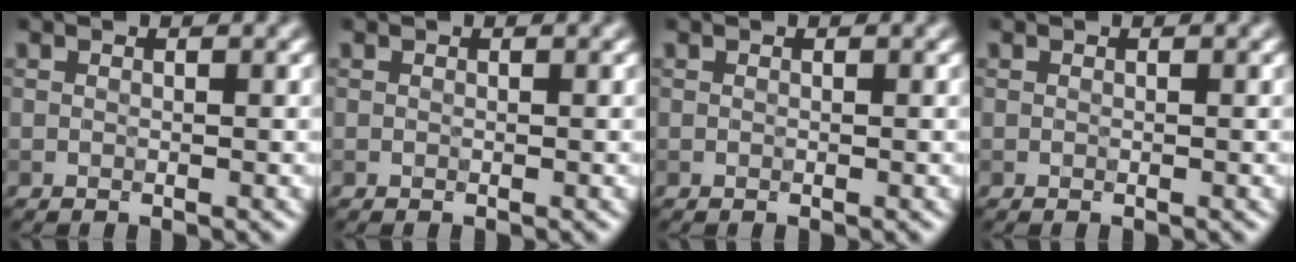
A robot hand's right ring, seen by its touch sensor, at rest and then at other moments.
{"total": 0.0}
{"total": 0.0}
{"total": 0.0}